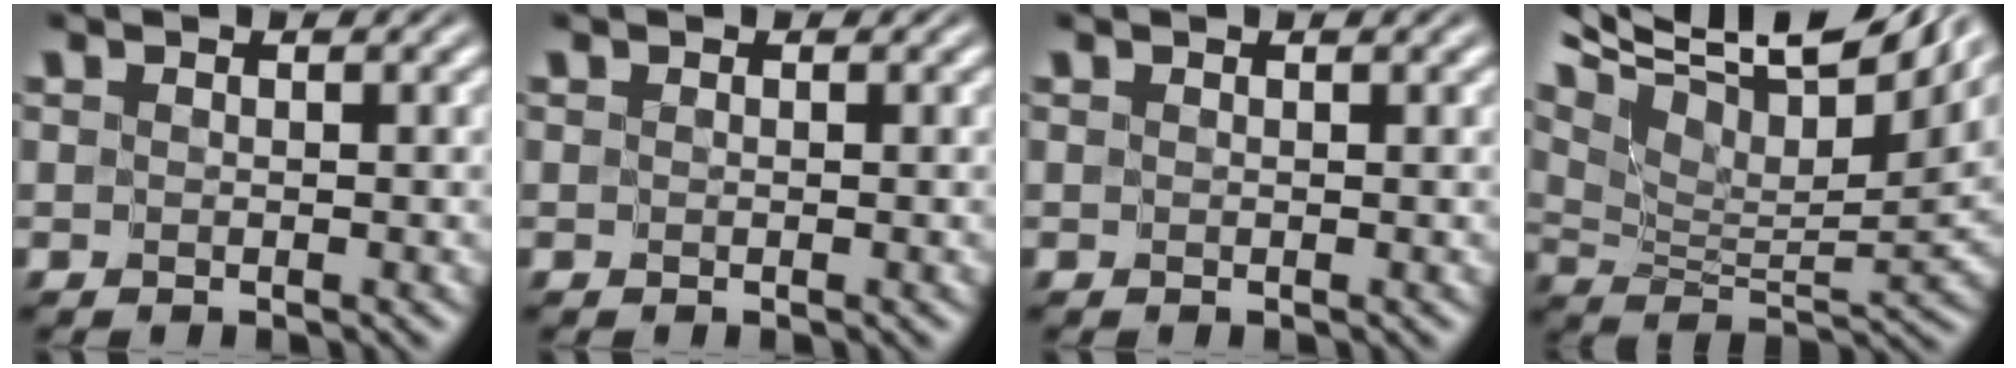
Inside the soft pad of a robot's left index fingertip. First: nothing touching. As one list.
[{"total": 0.0}, {"total": 1.3, "force": [0.9, 0.6, 0.8], "torque": [-0.004, 0.013, -0.006]}, {"total": 14.7, "force": [8.8, 5.2, 10.6], "torque": [-0.189, 0.044, 0.135]}]